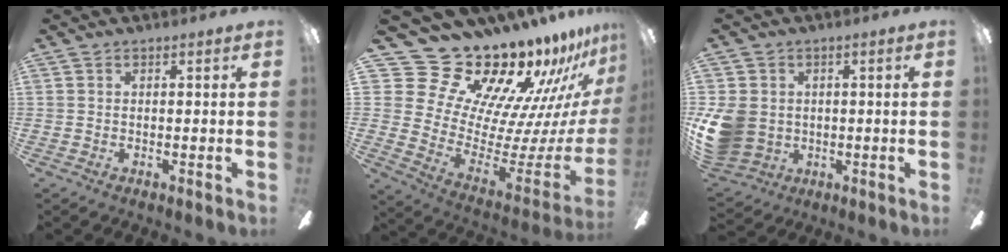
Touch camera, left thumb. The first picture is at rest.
{"total": 25.6, "force": [21.4, 10.9, 8.8], "torque": [-0.130, -0.198, 0.417]}
{"total": 11.0, "force": [0.0, 9.6, 5.4], "torque": [-0.131, 0.008, 0.005]}